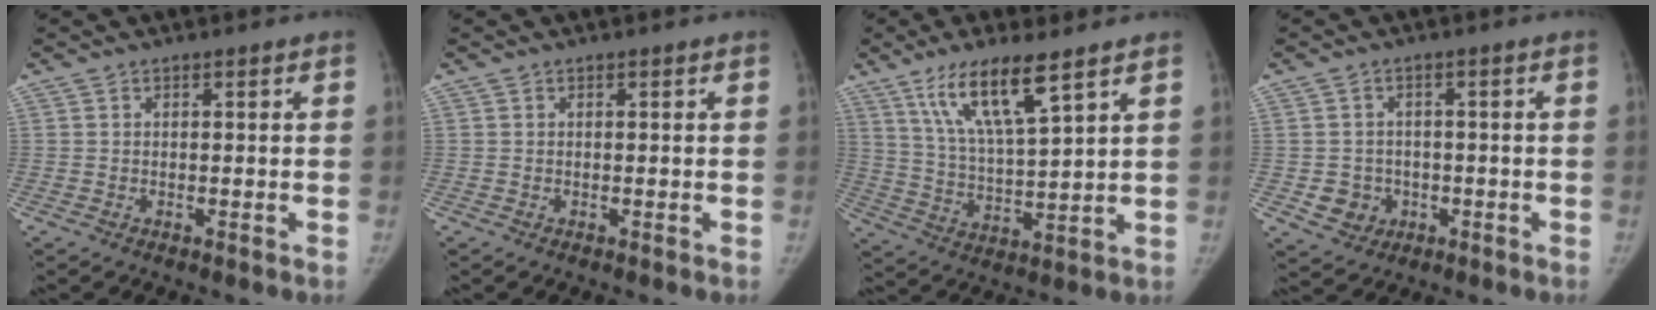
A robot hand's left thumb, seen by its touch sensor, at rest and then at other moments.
{"total": 0.0}
{"total": 12.6, "force": [7.7, 2.4, 9.8], "torque": [-0.177, -0.036, 0.153]}
{"total": 4.9, "force": [-1.3, 4.6, 1.3], "torque": [0.001, 0.008, -0.013]}